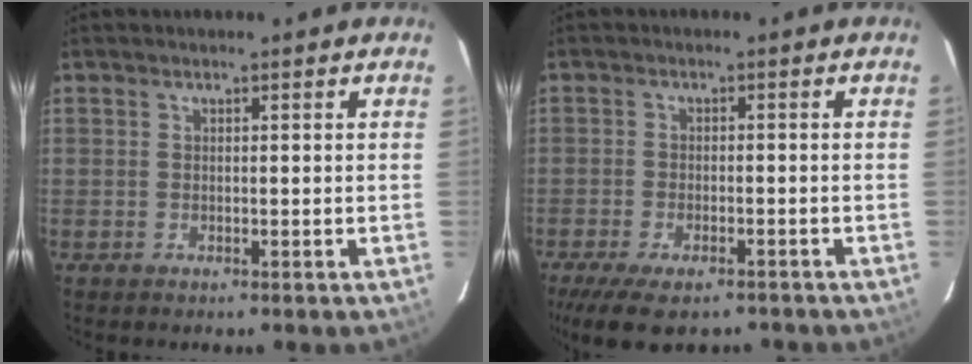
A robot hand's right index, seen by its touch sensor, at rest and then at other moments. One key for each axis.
{"total": 11.1, "fx": -8.2, "fy": 4.2, "fz": 6.2, "tx": -0.141, "ty": -0.033, "tz": -0.133}